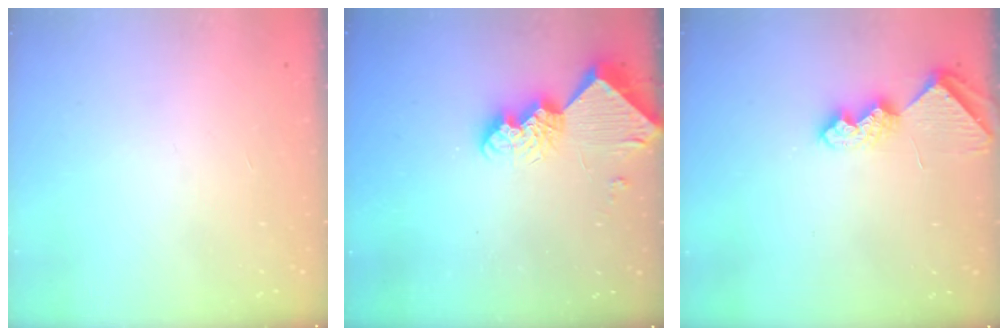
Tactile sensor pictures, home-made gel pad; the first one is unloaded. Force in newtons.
{"total": 11.2, "press": 11.1, "slide": 1.3}
{"total": 7.9, "press": 7.8, "slide": 0.5}